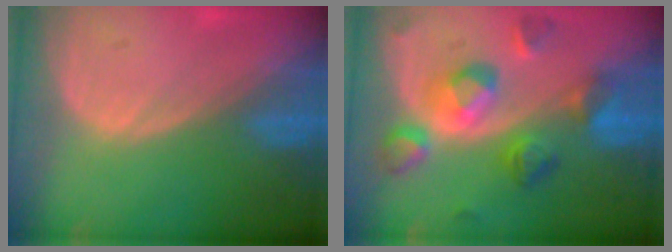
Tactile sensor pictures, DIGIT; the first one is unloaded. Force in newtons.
{"total": 8.9, "press": 8.9, "slide": 0.4}